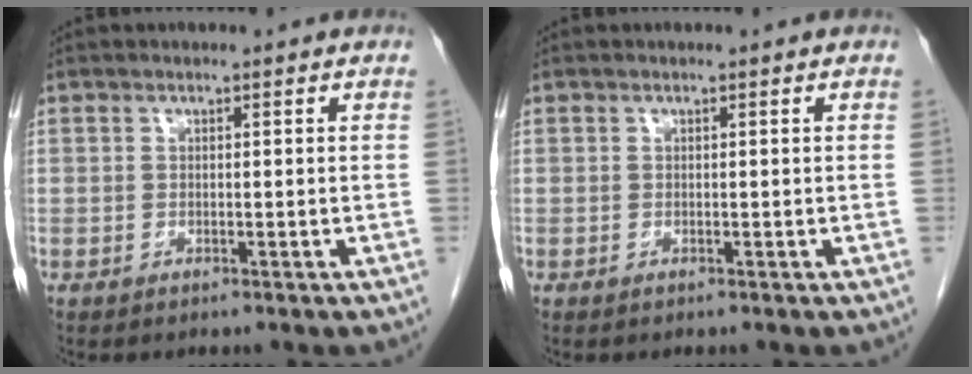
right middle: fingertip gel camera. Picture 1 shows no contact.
{"total": 0.0}